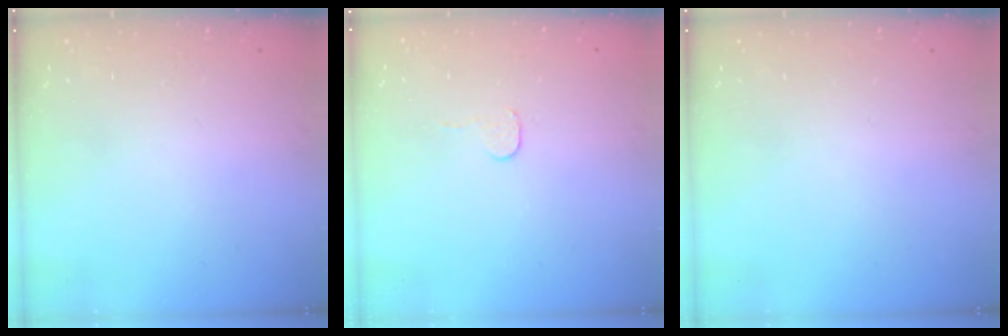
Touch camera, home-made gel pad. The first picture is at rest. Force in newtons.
{"total": 3.0, "press": 3.0, "slide": 0.3}
{"total": 0.0}